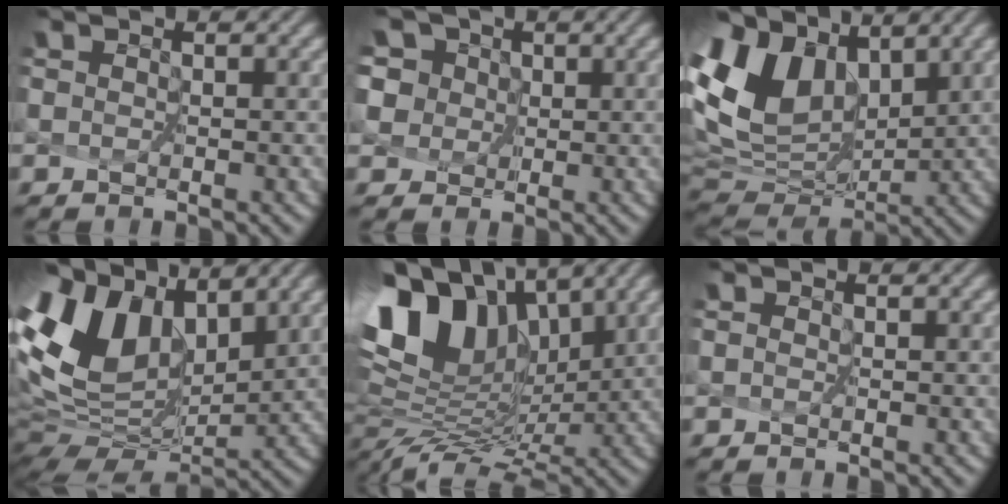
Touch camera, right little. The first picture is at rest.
{"total": 8.6, "force": [4.5, 6.3, 3.8], "torque": [-0.087, 0.031, 0.069]}
{"total": 11.7, "force": [4.3, 7.7, 7.6], "torque": [-0.194, 0.012, 0.094]}
{"total": 9.9, "force": [3.3, 6.4, 6.9], "torque": [-0.150, 0.012, 0.069]}
{"total": 10.5, "force": [4.6, 5.7, 7.5], "torque": [-0.151, 0.015, 0.098]}
{"total": 0.0}